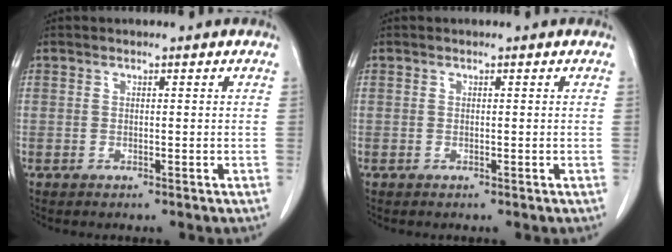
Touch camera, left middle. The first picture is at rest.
{"total": 0.0}